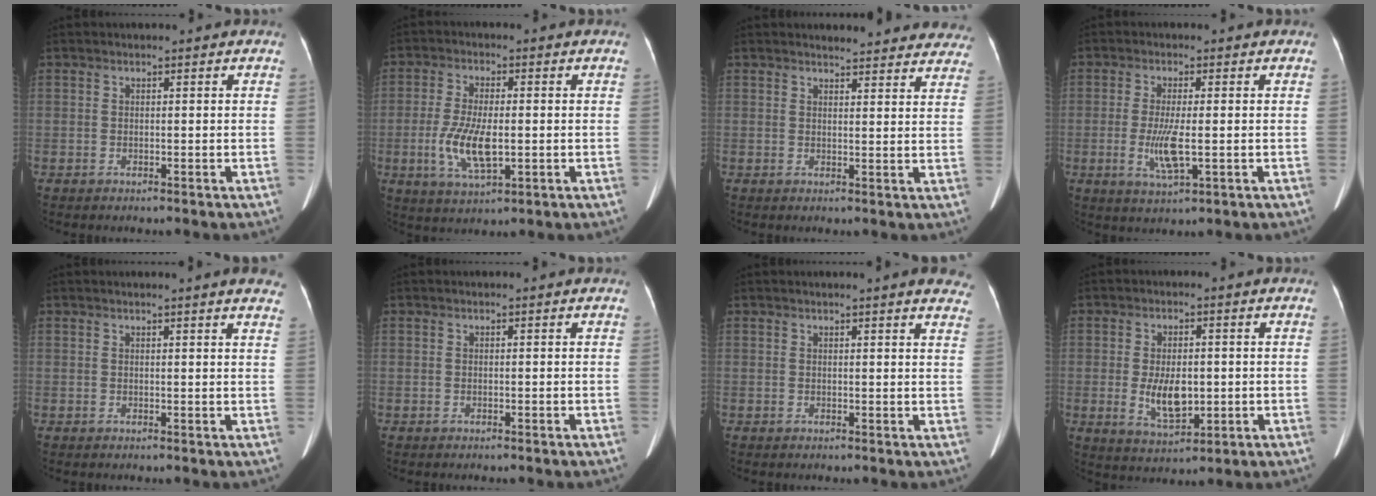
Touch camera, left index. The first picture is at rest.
{"total": 7.9, "force": [-1.5, 2.6, 7.3], "torque": [-0.156, -0.007, -0.022]}
{"total": 15.5, "force": [14.7, 3.2, 3.8], "torque": [-0.017, -0.028, 0.148]}
{"total": 5.4, "force": [-0.9, 1.1, 5.2], "torque": [-0.110, -0.012, -0.014]}
{"total": 7.0, "force": [6.1, 0.3, 3.4], "torque": [-0.033, -0.002, 0.047]}
{"total": 0.0}
{"total": 9.4, "force": [8.3, 1.1, 4.3], "torque": [-0.033, -0.008, 0.069]}
{"total": 6.8, "force": [-0.7, 3.3, 6.0], "torque": [-0.116, -0.008, -0.003]}